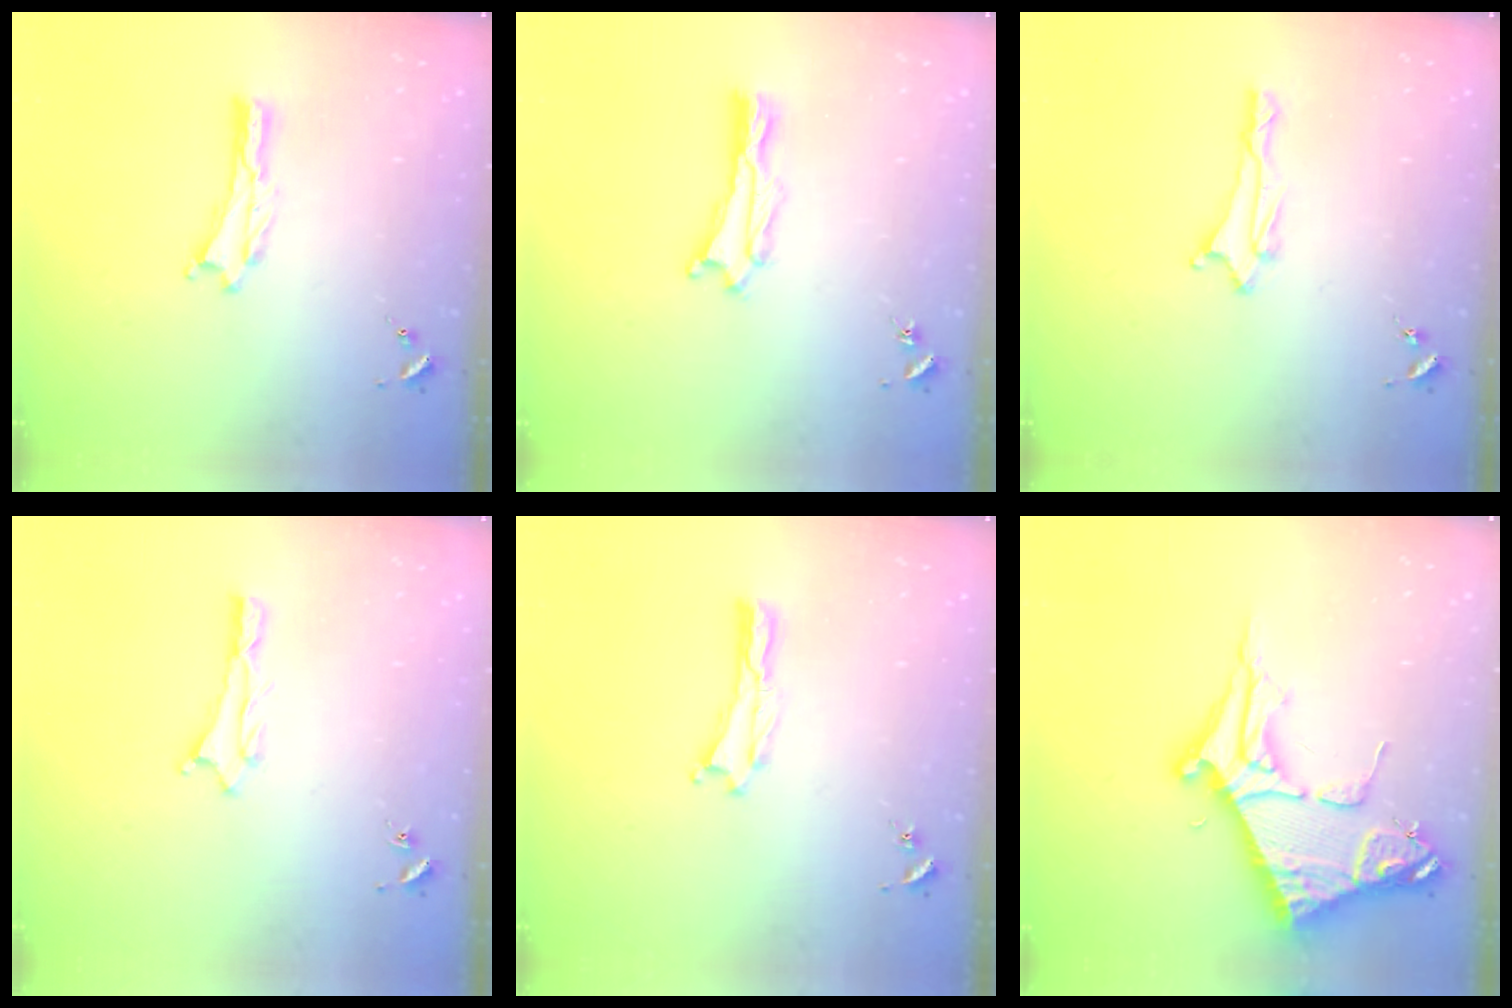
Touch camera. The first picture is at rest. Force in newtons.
{"total": 1.0, "press": 1.0, "slide": 0.1}
{"total": 1.7, "press": 1.6, "slide": 0.5}
{"total": 0.9, "press": 0.8, "slide": 0.1}
{"total": 0.0}
{"total": 11.0, "press": 10.9, "slide": 1.1}